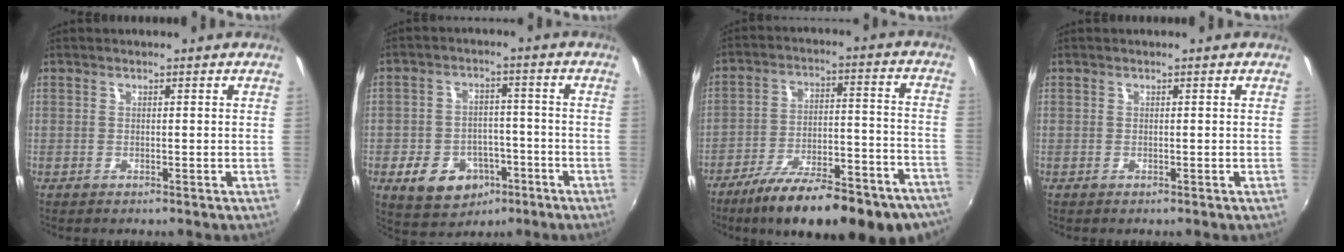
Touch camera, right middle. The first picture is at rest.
{"total": 11.4, "force": [-5.7, 8.2, 5.5], "torque": [-0.130, 0.015, -0.072]}
{"total": 27.4, "force": [-21.3, 8.1, 15.3], "torque": [-0.238, -0.028, -0.289]}
{"total": 0.0}